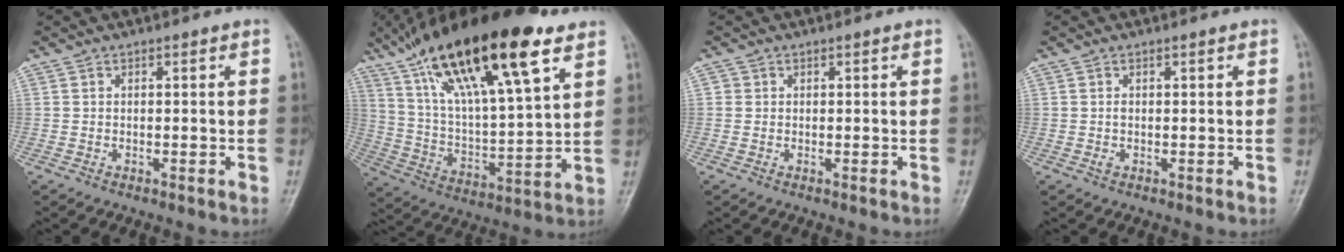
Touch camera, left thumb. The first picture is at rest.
{"total": 27.1, "force": [15.0, 7.7, 21.2], "torque": [-0.366, -0.028, 0.265]}
{"total": 0.7, "force": [0.1, 0.7, 0.0], "torque": [0.011, 0.000, -0.001]}
{"total": 0.8, "force": [0.0, 0.4, 0.7], "torque": [-0.017, 0.004, 0.004]}